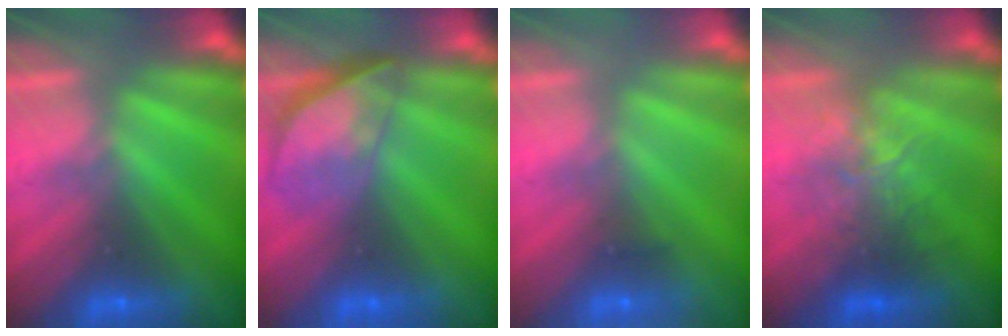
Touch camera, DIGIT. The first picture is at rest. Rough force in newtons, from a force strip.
{"total": 3.6}
{"total": 2.4}
{"total": 2.6}